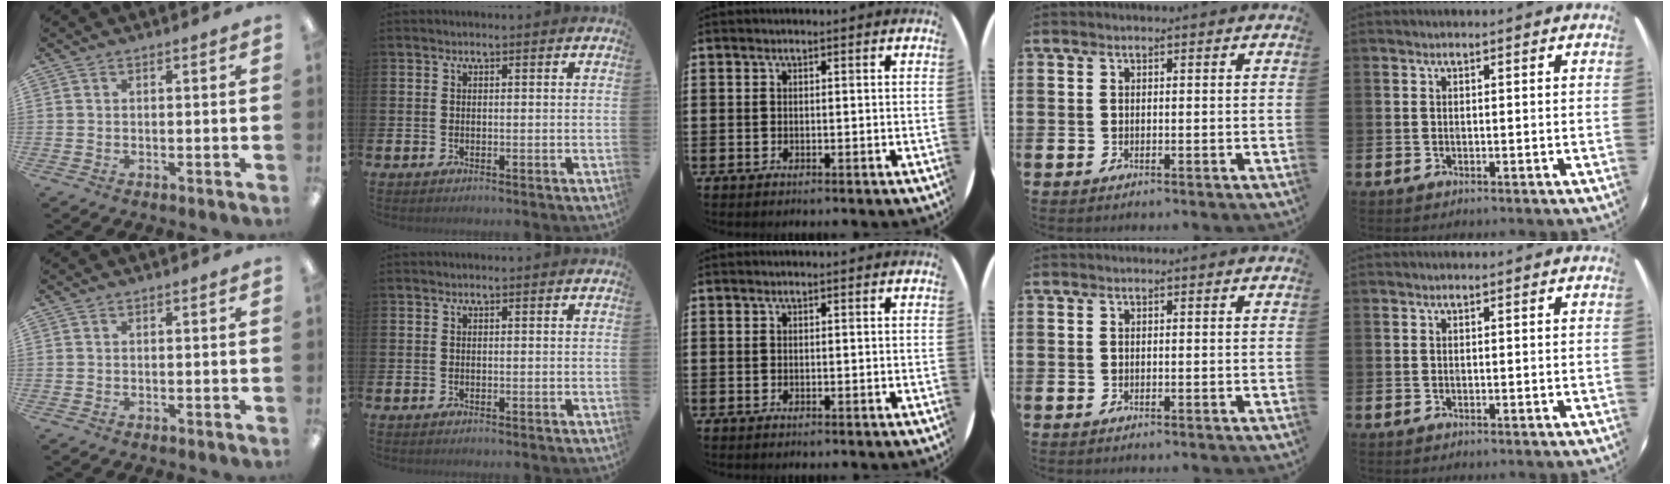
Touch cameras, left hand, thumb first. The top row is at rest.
{}